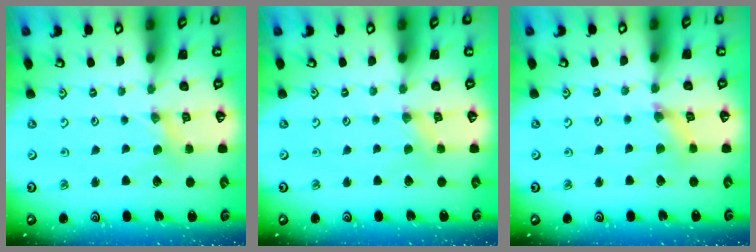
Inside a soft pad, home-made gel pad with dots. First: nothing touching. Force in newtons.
{"total": 1.8, "press": 1.8, "slide": 0.3}
{"total": 2.9, "press": 2.9, "slide": 0.3}